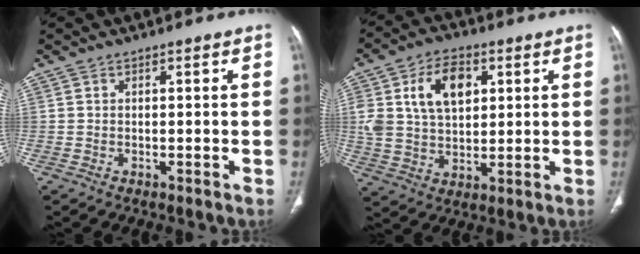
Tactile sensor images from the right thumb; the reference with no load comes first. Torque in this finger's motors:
{"motor_torque": [1.72, 1.58, 1.07, 0.83, 0.16]}